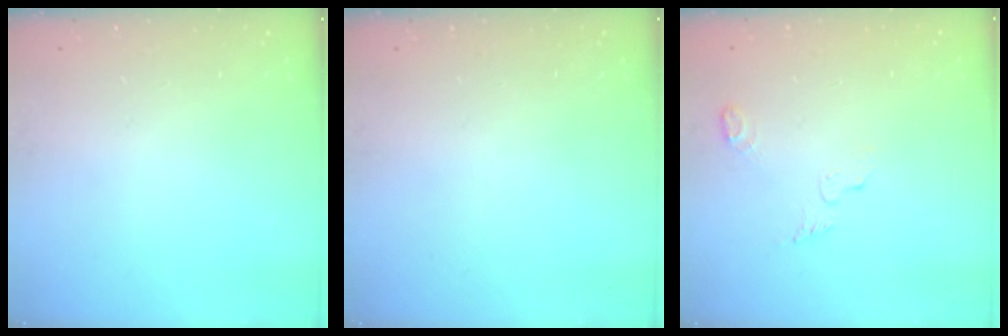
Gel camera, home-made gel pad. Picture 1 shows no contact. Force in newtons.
{"total": 0.0}
{"total": 5.4, "press": 5.4, "slide": 0.5}